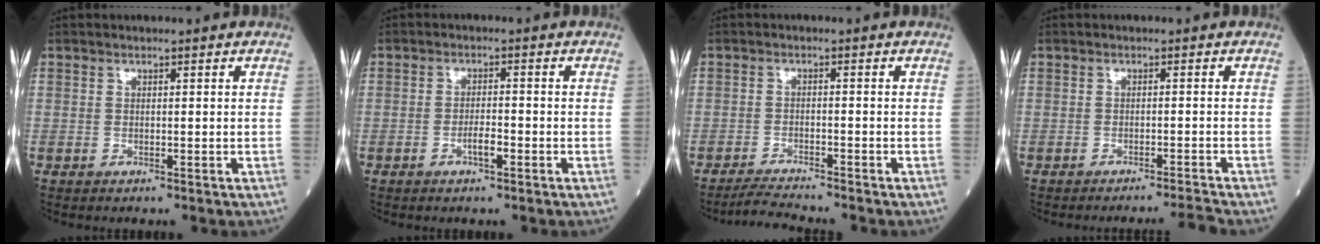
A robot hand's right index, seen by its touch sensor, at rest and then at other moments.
{"total": 2.2, "force": [-1.1, 0.5, 1.9], "torque": [-0.030, 0.003, -0.019]}
{"total": 3.8, "force": [-3.6, -1.0, 0.7], "torque": [-0.022, -0.020, -0.066]}
{"total": 3.9, "force": [-3.3, -2.2, 0.1], "torque": [-0.003, -0.001, -0.046]}